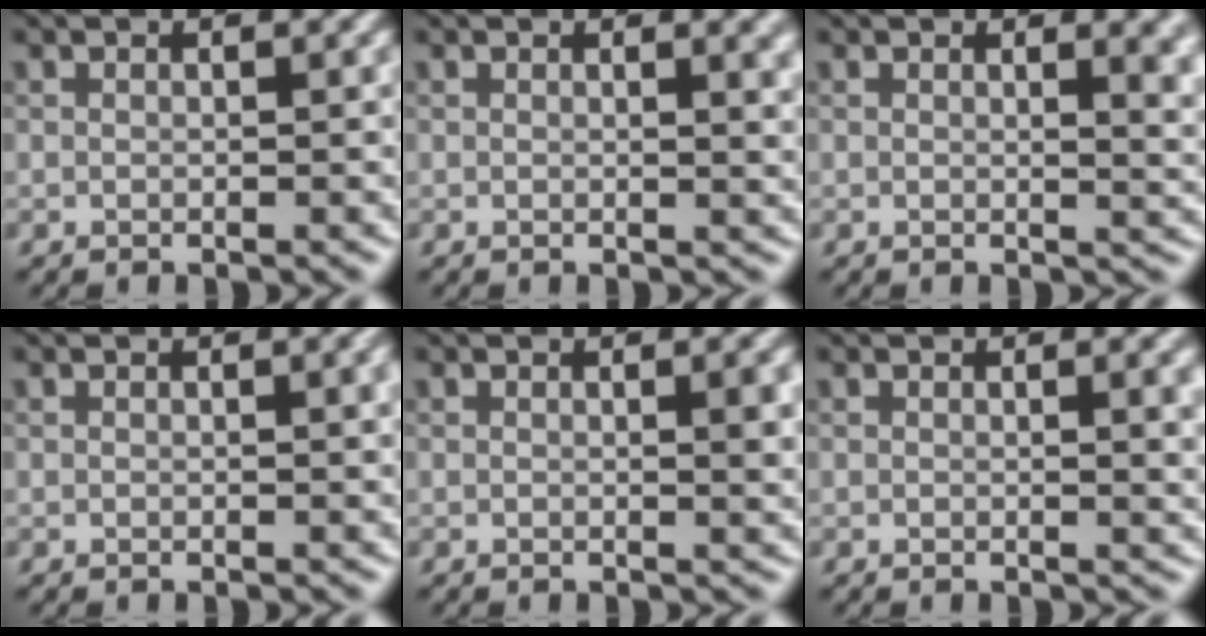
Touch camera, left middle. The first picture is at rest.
{"total": 2.5, "force": [1.0, 0.9, 2.1], "torque": [-0.013, 0.003, 0.011]}
{"total": 3.8, "force": [1.4, 1.6, 3.2], "torque": [-0.022, 0.001, 0.018]}
{"total": 1.7, "force": [0.4, 0.5, 1.6], "torque": [-0.018, 0.004, 0.004]}
{"total": 2.4, "force": [0.4, 0.6, 2.3], "torque": [-0.026, 0.001, 0.002]}
{"total": 2.9, "force": [0.6, 0.9, 2.7], "torque": [-0.024, 0.002, 0.006]}